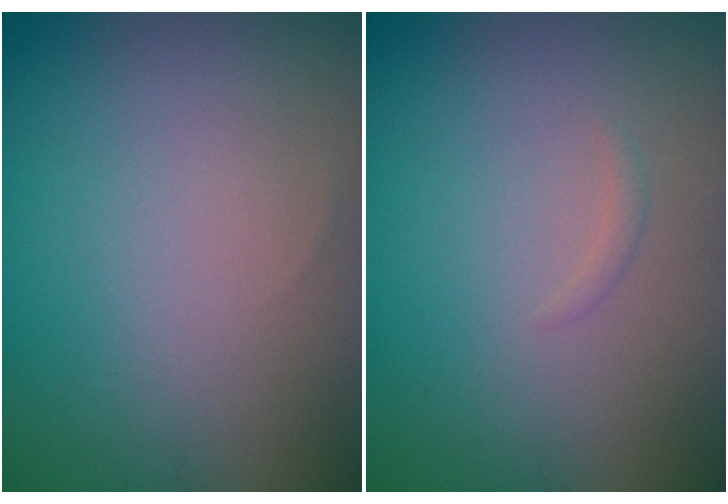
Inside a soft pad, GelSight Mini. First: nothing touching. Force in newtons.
{"total": 0.5, "press": 0.5, "slide": 0.0}